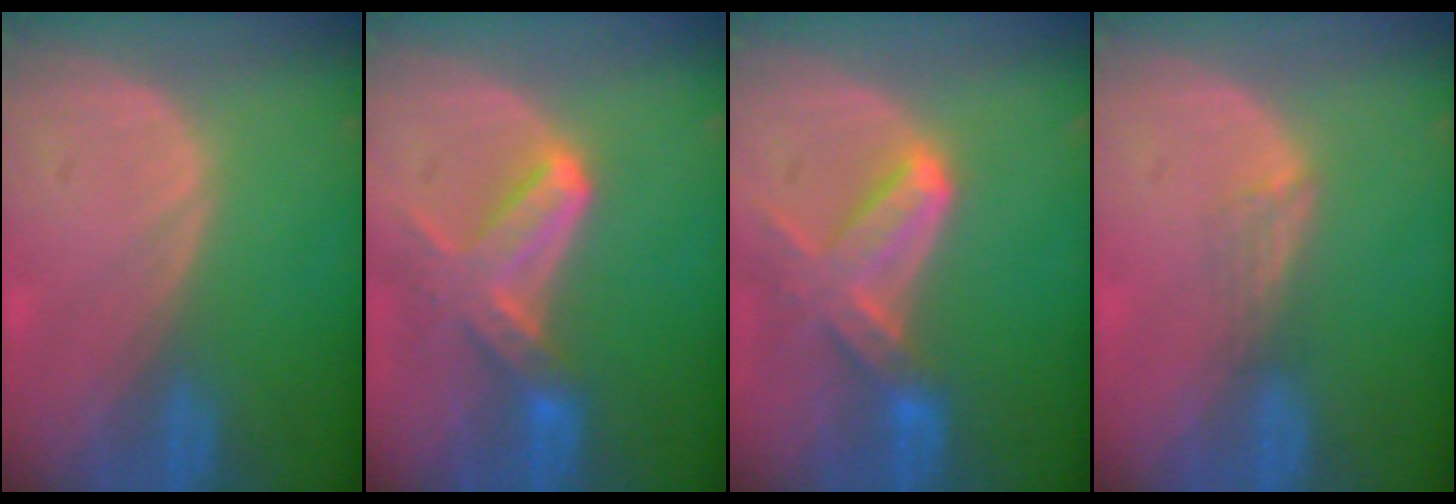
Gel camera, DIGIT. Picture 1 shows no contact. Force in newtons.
{"total": 6.7, "press": 6.6, "slide": 1.3}
{"total": 7.2, "press": 6.7, "slide": 2.8}
{"total": 2.0, "press": 1.6, "slide": 1.3}